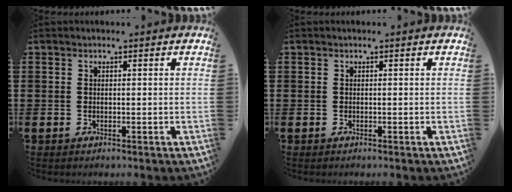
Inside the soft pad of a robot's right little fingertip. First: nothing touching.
{"total": 0.0}